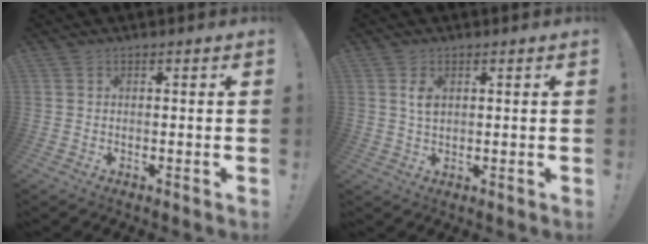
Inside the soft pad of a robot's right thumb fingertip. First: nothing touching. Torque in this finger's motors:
{"motor_torque": [-0.16, 0.04, 0.34, -0.27, 0.12]}